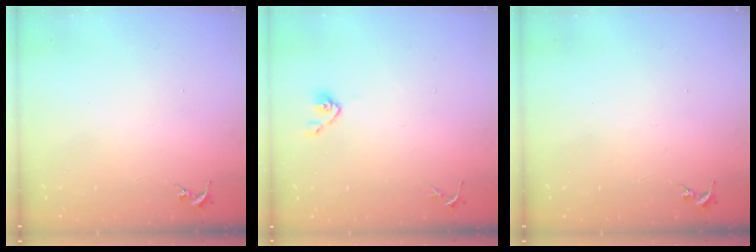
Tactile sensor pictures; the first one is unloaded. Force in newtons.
{"total": 4.8, "press": 4.4, "slide": 2.0}
{"total": 0.0}